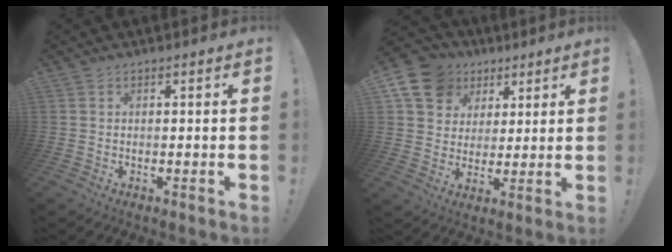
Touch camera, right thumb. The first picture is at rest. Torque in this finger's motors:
{"motor_torque": [0.11, 0.64, 0.08, 0.07, 0.11]}